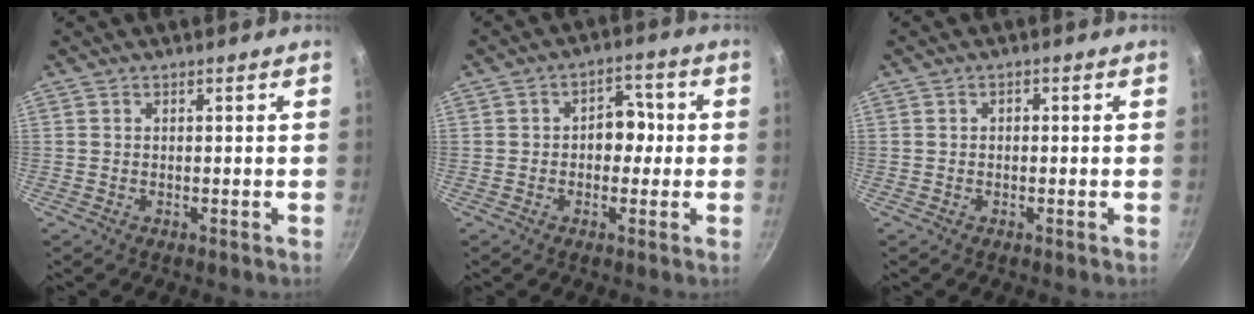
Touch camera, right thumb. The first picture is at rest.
{"total": 6.0, "force": [-0.2, 4.6, 3.8], "torque": [0.001, 0.017, -0.009]}
{"total": 0.9, "force": [0.1, 0.7, 0.6], "torque": [-0.010, 0.007, 0.000]}